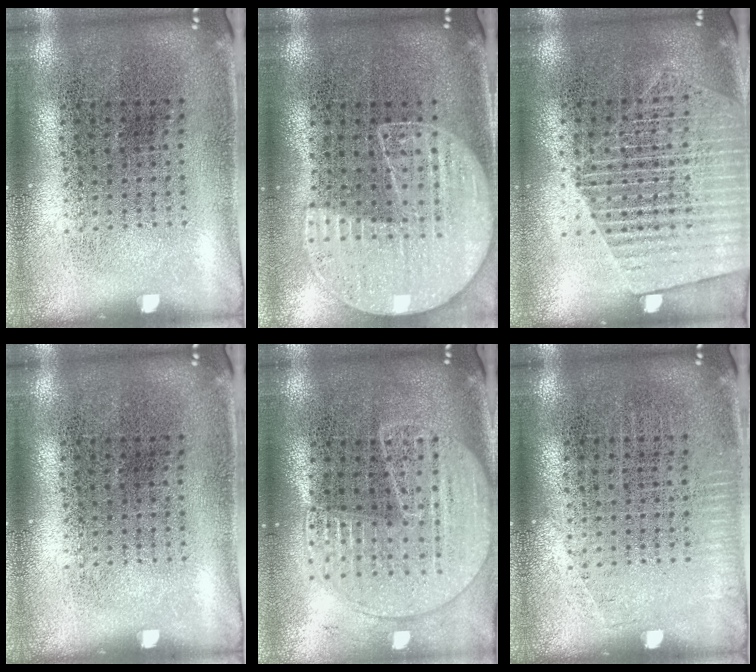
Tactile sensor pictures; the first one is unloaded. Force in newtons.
{"total": 1.3, "press": 1.3, "slide": 0.2}
{"total": 1.8, "press": 1.6, "slide": 0.9}
{"total": 0.0}
{"total": 1.8, "press": 1.7, "slide": 0.7}
{"total": 0.6, "press": 0.6, "slide": 0.1}